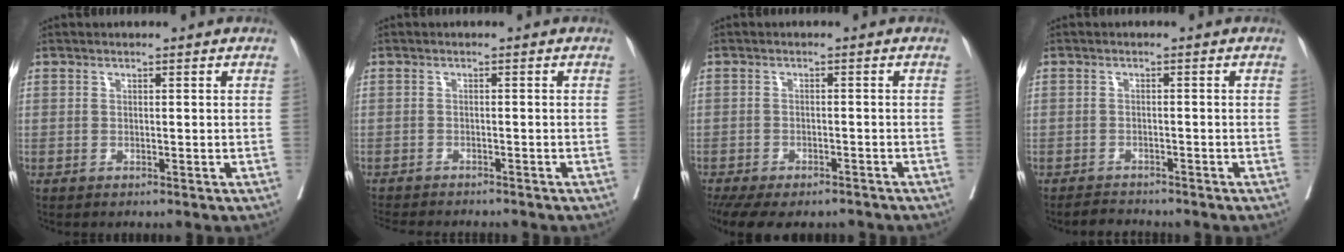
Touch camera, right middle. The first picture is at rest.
{"total": 8.8, "force": [-8.0, 1.4, 3.3], "torque": [-0.051, -0.011, -0.109]}
{"total": 12.9, "force": [-10.2, 5.1, 6.1], "torque": [-0.144, -0.014, -0.135]}
{"total": 2.2, "force": [-2.2, 0.5, 0.0], "torque": [-0.009, -0.009, -0.036]}